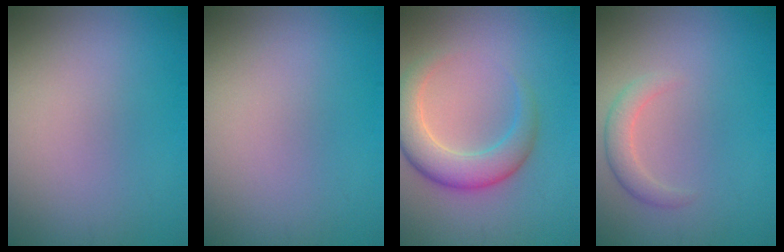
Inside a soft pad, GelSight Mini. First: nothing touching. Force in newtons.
{"total": 0.0}
{"total": 4.7, "press": 4.7, "slide": 0.1}
{"total": 1.9, "press": 1.9, "slide": 0.2}